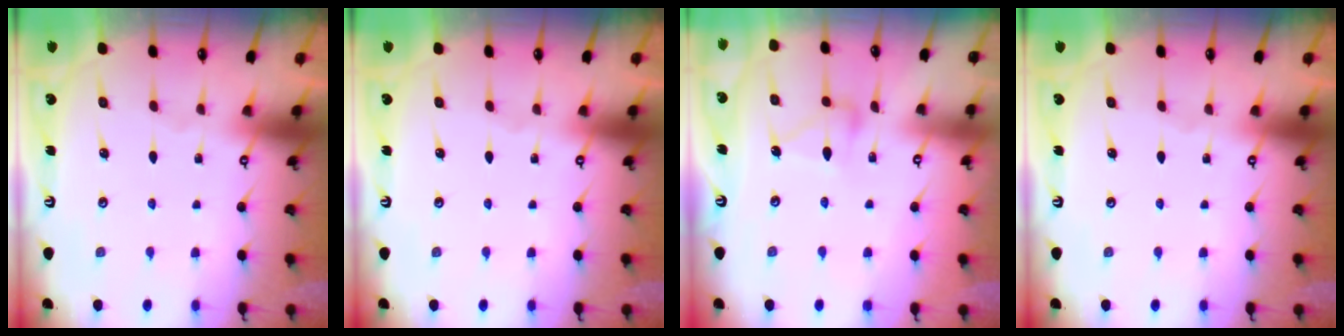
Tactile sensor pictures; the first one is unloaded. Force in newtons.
{"total": 0.0}
{"total": 9.1, "press": 9.1, "slide": 0.5}
{"total": 0.0}